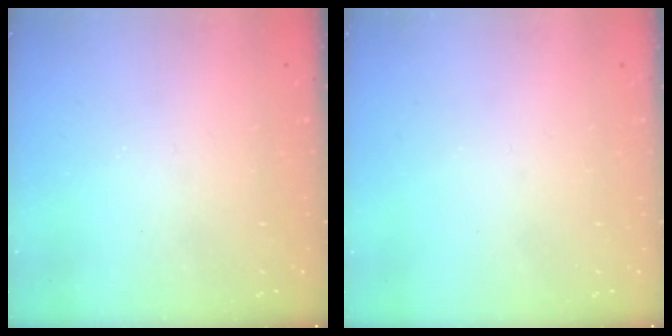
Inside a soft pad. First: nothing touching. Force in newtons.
{"total": 0.0}